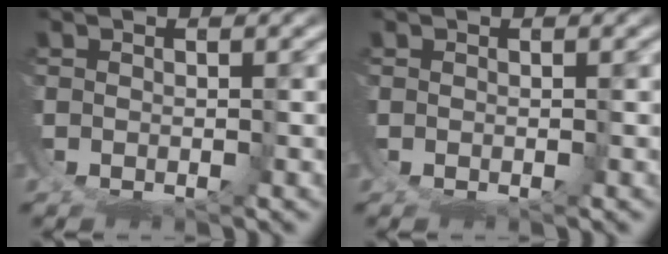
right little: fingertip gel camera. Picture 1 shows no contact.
{"total": 0.0}